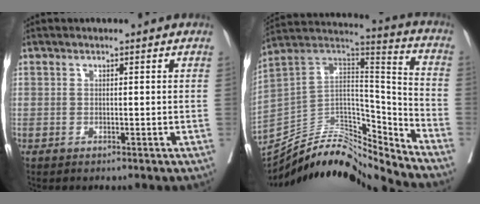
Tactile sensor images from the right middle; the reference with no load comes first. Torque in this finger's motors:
{"motor_torque": [0.33, -1.78, -0.07, -0.01]}